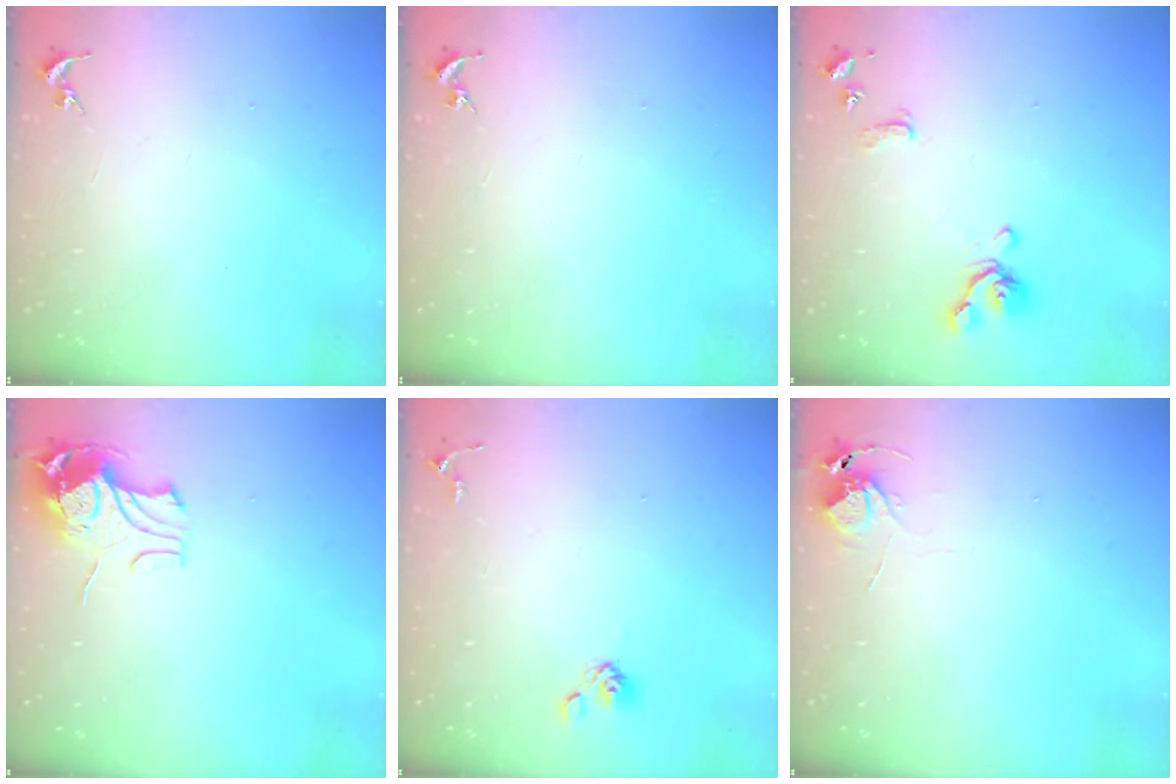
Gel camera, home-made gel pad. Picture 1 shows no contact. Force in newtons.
{"total": 0.0}
{"total": 11.3, "press": 11.2, "slide": 1.3}
{"total": 10.8, "press": 10.8, "slide": 1.2}
{"total": 3.9, "press": 3.6, "slide": 1.5}
{"total": 5.7, "press": 5.7, "slide": 0.3}